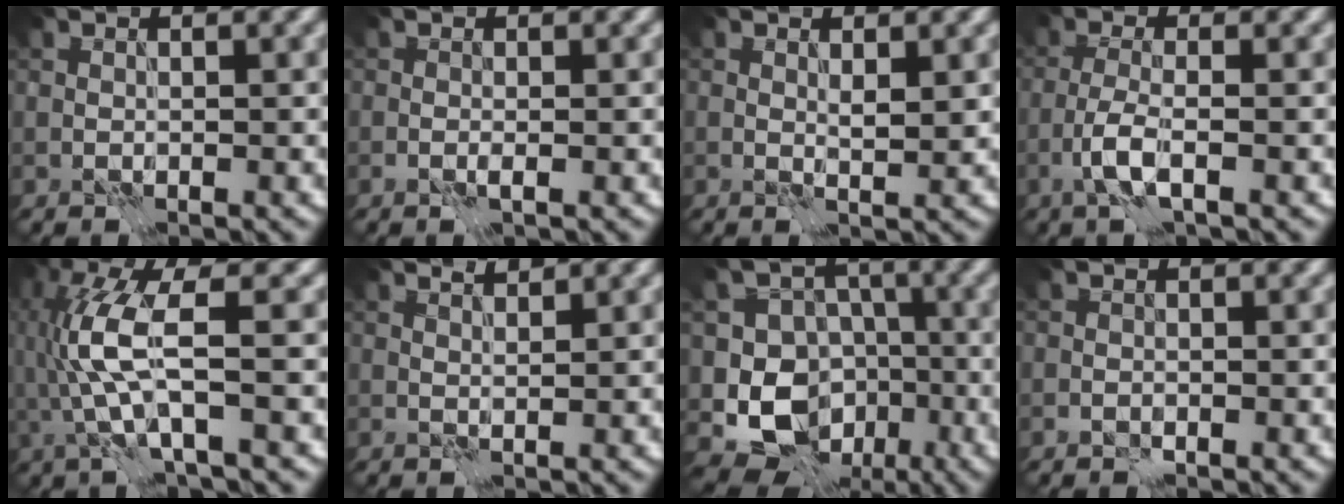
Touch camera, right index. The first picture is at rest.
{"total": 0.9, "force": [-0.2, 0.4, 0.8], "torque": [-0.022, -0.004, -0.006]}
{"total": 1.1, "force": [0.5, 0.1, 0.9], "torque": [-0.017, -0.004, 0.010]}
{"total": 2.8, "force": [-1.2, 0.7, 2.5], "torque": [-0.056, 0.004, -0.032]}
{"total": 6.9, "force": [-0.4, 1.8, 6.6], "torque": [-0.171, 0.007, -0.006]}
{"total": 1.2, "force": [1.1, 0.0, 0.3], "torque": [-0.006, -0.003, 0.019]}
{"total": 9.1, "force": [-2.7, 8.0, 3.5], "torque": [-0.045, -0.005, -0.063]}
{"total": 0.7, "force": [-0.4, 0.6, 0.2], "torque": [-0.002, -0.001, -0.009]}